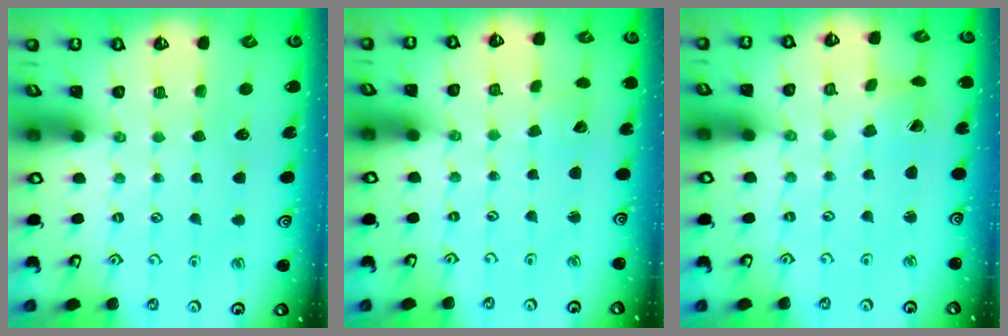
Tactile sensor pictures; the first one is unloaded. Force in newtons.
{"total": 2.3, "press": 2.3, "slide": 0.1}
{"total": 1.5, "press": 1.5, "slide": 0.2}